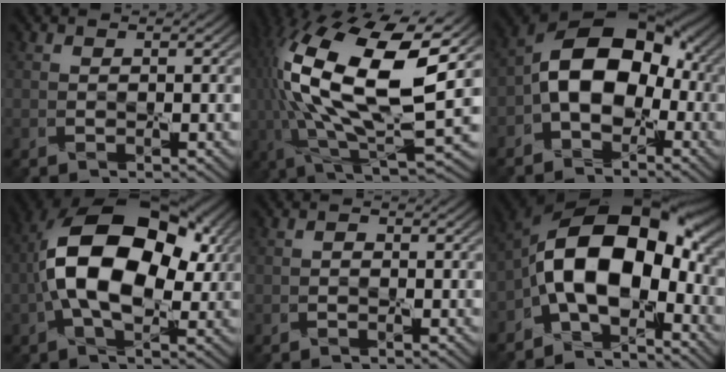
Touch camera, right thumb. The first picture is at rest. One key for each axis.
{"total": 19.3, "fx": 2.7, "fy": 8.0, "fz": 17.3, "tx": -0.362, "ty": 0.007, "tz": 0.044}
{"total": 12.6, "fx": -2.1, "fy": 8.2, "fz": 9.3, "tx": -0.164, "ty": 0.012, "tz": -0.058}
{"total": 16.0, "fx": 0.8, "fy": 9.3, "fz": 13.0, "tx": -0.243, "ty": 0.022, "tz": 0.000}
{"total": 0.6, "fx": -0.3, "fy": 0.4, "fz": 0.3, "tx": -0.003, "ty": 0.000, "tz": -0.007}
{"total": 16.0, "fx": -2.9, "fy": 9.1, "fz": 12.8, "tx": -0.209, "ty": 0.007, "tz": -0.064}